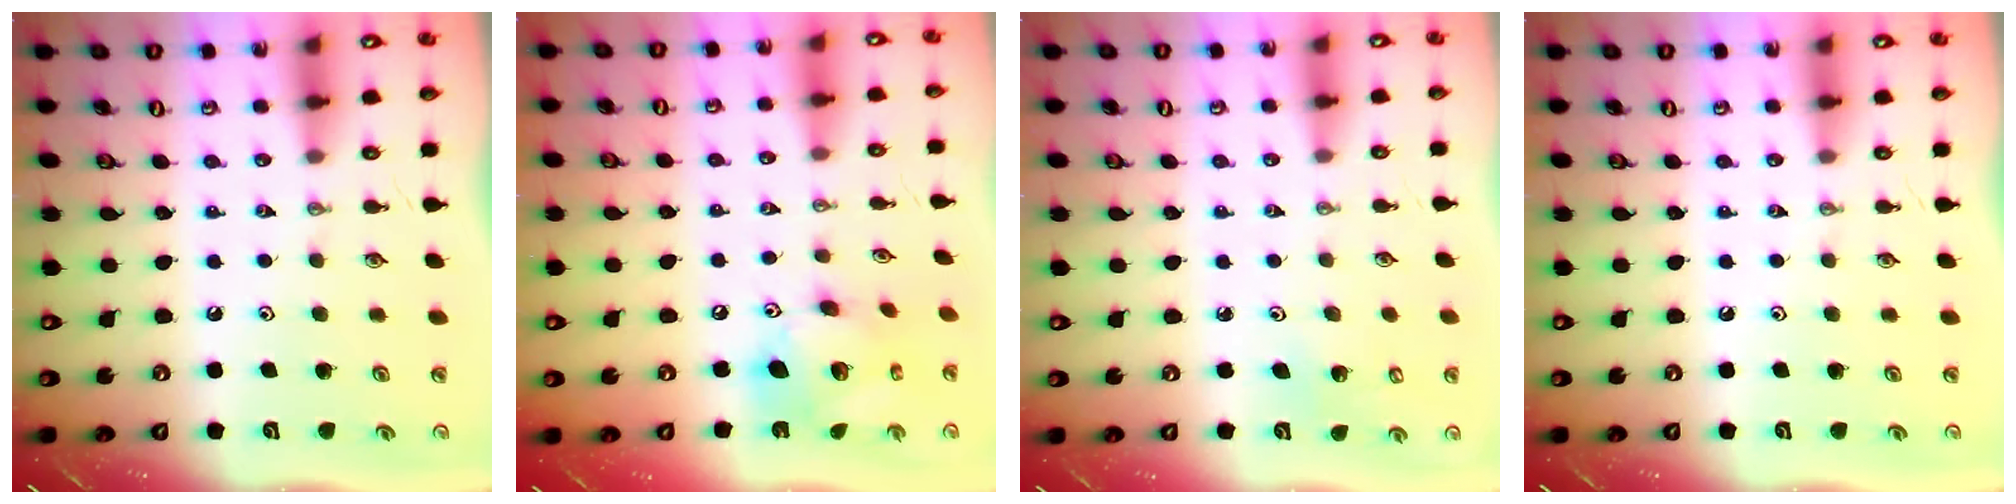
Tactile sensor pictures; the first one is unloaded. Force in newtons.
{"total": 15.8, "press": 15.8, "slide": 1.5}
{"total": 3.1, "press": 3.1, "slide": 0.4}
{"total": 0.0}